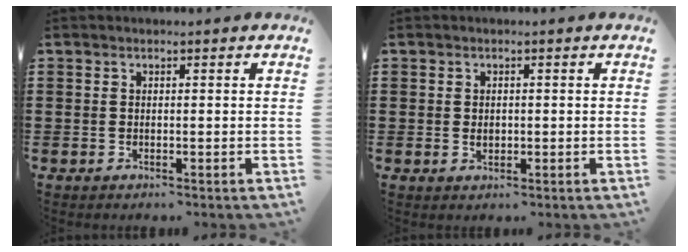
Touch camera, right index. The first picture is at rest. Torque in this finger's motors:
{"motor_torque": [1.10, 1.04, 0.14, 0.00]}